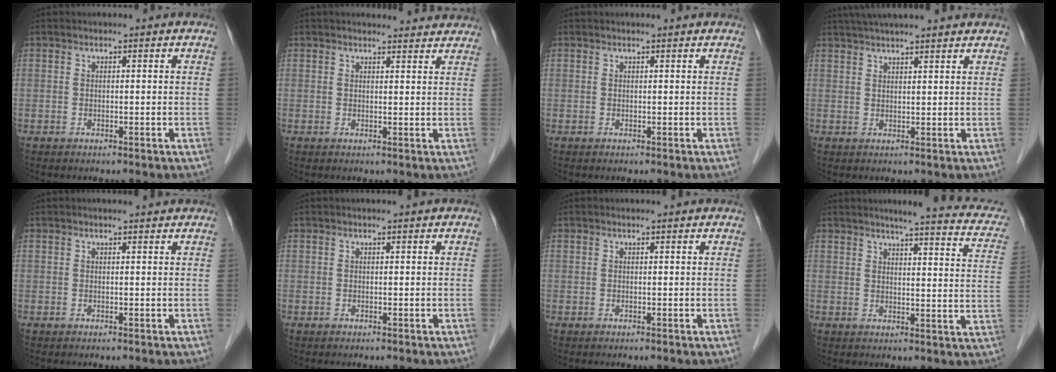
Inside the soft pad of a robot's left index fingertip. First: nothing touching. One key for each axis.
{"total": 6.6, "fx": 6.4, "fy": 1.0, "fz": 1.5, "tx": -0.011, "ty": 0.011, "tz": 0.059}
{"total": 1.2, "fx": 1.2, "fy": 0.0, "fz": 0.4, "tx": -0.010, "ty": 0.009, "tz": 0.014}
{"total": 13.1, "fx": 11.5, "fy": 1.2, "fz": 6.2, "tx": -0.102, "ty": 0.043, "tz": 0.161}
{"total": 2.2, "fx": 2.1, "fy": 0.1, "fz": 0.7, "tx": -0.011, "ty": 0.010, "tz": 0.025}
{"total": 1.3, "fx": 1.2, "fy": 0.0, "fz": 0.6, "tx": -0.007, "ty": 0.014, "tz": 0.019}
{"total": 1.7, "fx": 1.6, "fy": 0.1, "fz": 0.5, "tx": -0.010, "ty": 0.011, "tz": 0.018}
{"total": 16.0, "fx": 13.4, "fy": 2.1, "fz": 8.4, "tx": -0.096, "ty": -0.013, "tz": 0.137}